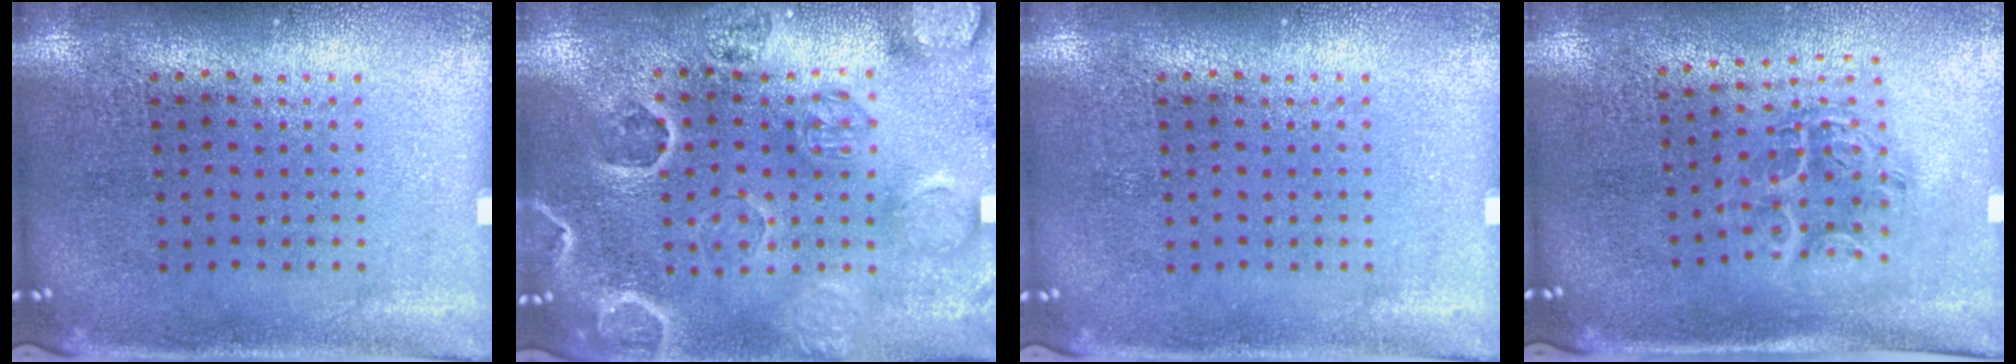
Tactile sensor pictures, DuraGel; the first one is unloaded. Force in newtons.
{"total": 2.8, "press": 2.7, "slide": 0.5}
{"total": 0.0}
{"total": 1.1, "press": 1.1, "slide": 0.2}